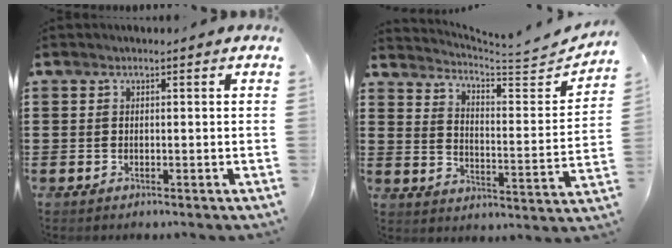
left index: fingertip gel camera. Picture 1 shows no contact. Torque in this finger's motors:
{"motor_torque": [-0.26, 0.24, -0.30, -0.03]}